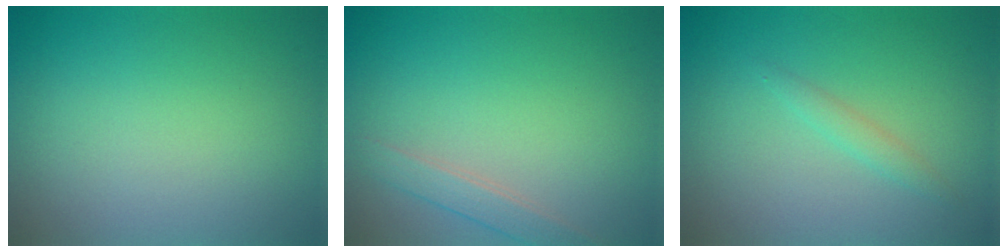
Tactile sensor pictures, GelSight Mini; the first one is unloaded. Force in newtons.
{"total": 1.8, "press": 1.8, "slide": 0.1}
{"total": 1.2, "press": 1.2, "slide": 0.1}